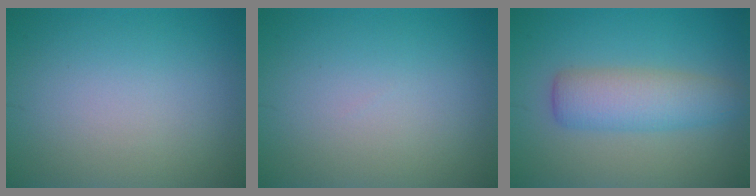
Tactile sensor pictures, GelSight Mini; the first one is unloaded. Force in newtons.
{"total": 0.0}
{"total": 4.6, "press": 4.6, "slide": 0.1}